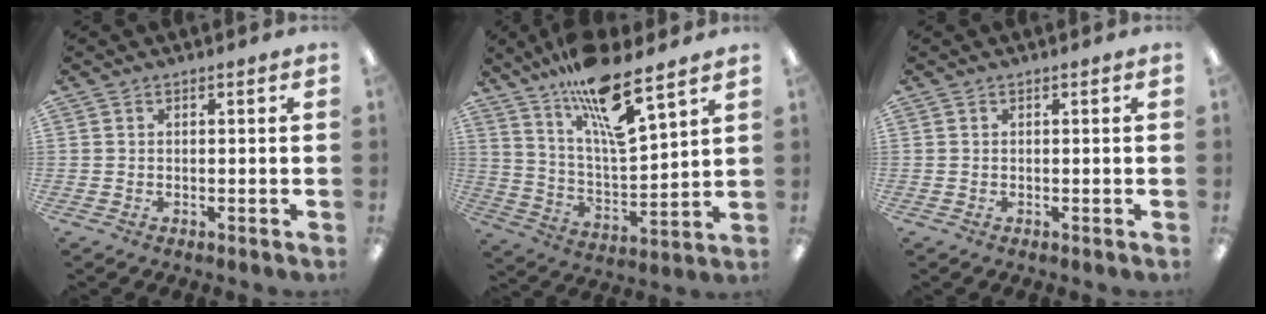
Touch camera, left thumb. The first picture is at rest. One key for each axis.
{"total": 15.9, "fx": 12.1, "fy": 2.8, "fz": 9.9, "tx": -0.173, "ty": -0.079, "tz": 0.200}
{"total": 0.0}